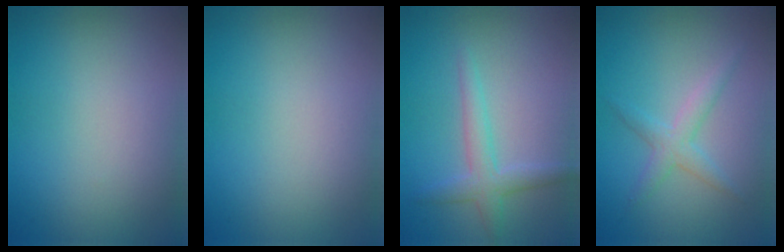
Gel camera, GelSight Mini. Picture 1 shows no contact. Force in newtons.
{"total": 0.0}
{"total": 2.7, "press": 2.7, "slide": 0.1}
{"total": 2.1, "press": 2.1, "slide": 0.1}